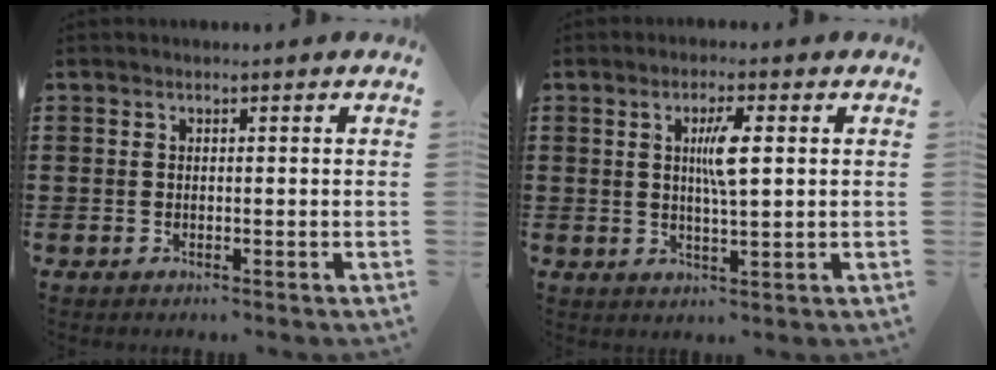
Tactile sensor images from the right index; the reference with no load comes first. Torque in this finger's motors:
{"motor_torque": [0.90, -0.03, 0.29, 0.08]}